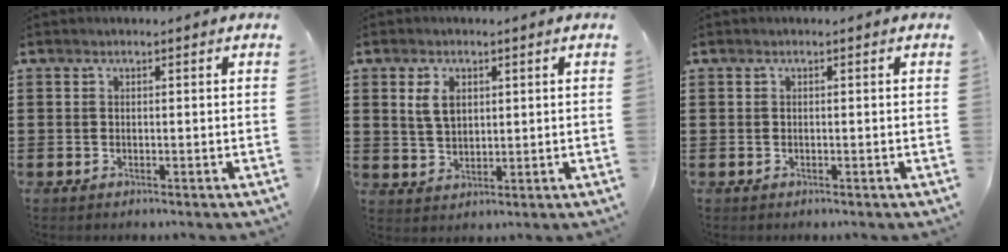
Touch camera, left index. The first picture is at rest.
{"total": 4.0, "force": [1.5, 2.4, 2.9], "torque": [-0.064, 0.008, 0.027]}
{"total": 0.0}